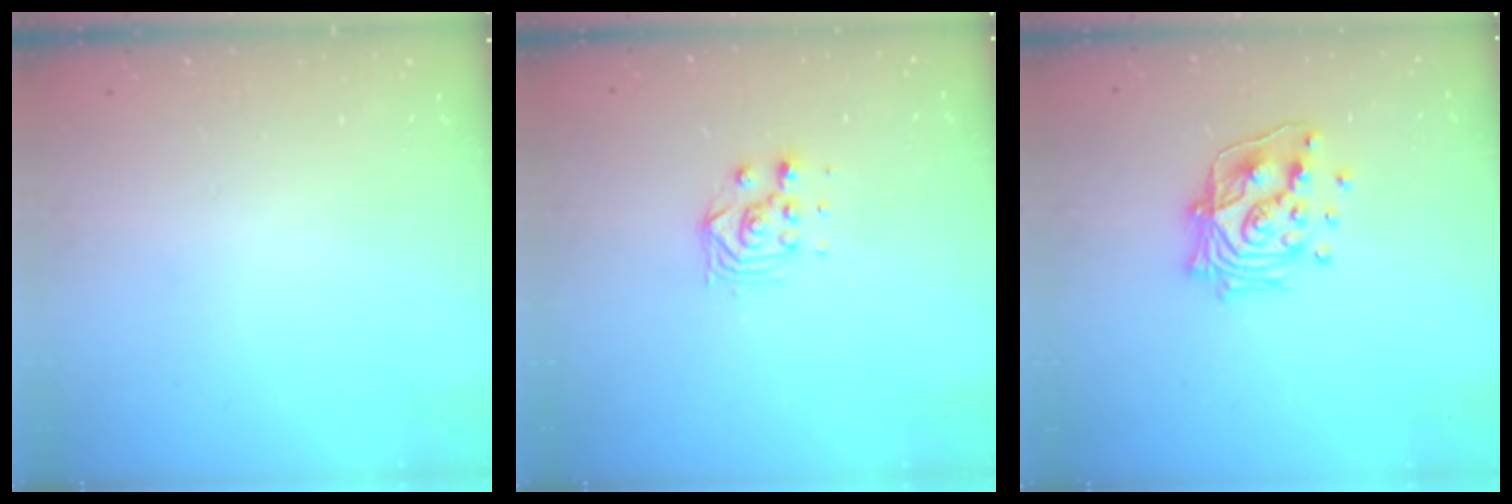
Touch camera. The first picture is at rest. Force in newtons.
{"total": 6.1, "press": 6.0, "slide": 0.4}
{"total": 15.3, "press": 15.2, "slide": 1.1}